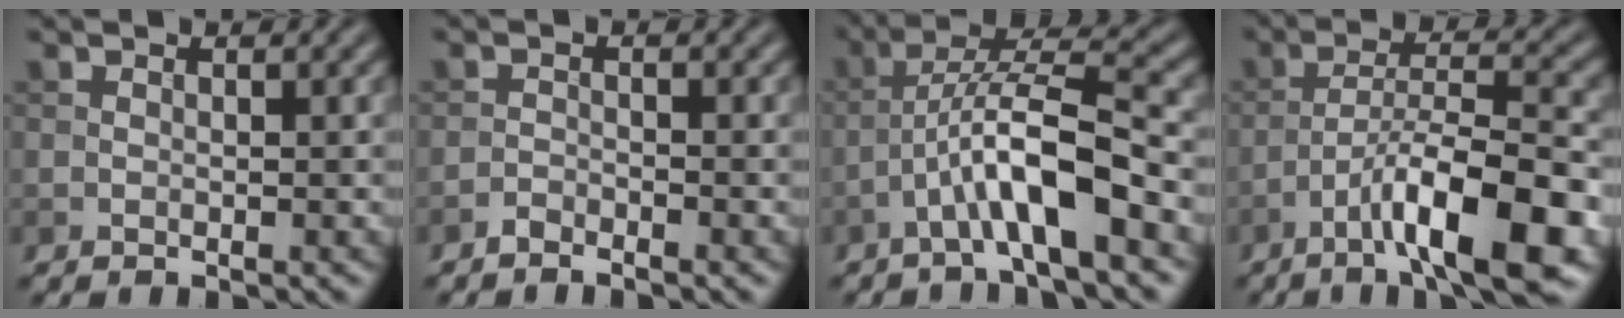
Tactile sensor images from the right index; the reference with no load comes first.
{"total": 1.1, "force": [-1.0, 0.2, 0.4], "torque": [-0.005, 0.003, -0.023]}
{"total": 7.0, "force": [-3.0, 1.3, 6.2], "torque": [-0.111, 0.024, -0.055]}
{"total": 10.0, "force": [-5.2, 2.2, 8.3], "torque": [-0.132, 0.016, -0.084]}